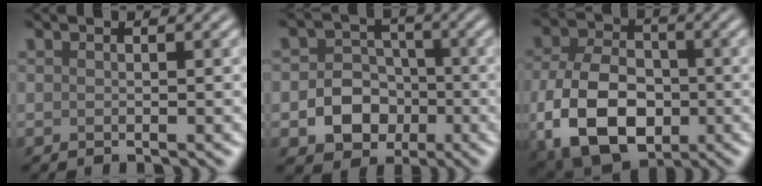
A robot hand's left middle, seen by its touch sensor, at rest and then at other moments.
{"total": 5.1, "force": [-1.5, 4.2, 2.5], "torque": [-0.019, -0.003, -0.036]}
{"total": 10.9, "force": [-2.7, 7.2, 7.7], "torque": [-0.165, -0.020, -0.056]}